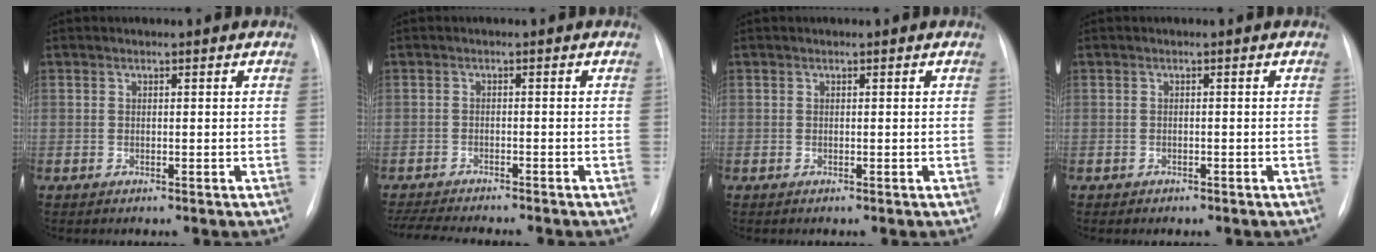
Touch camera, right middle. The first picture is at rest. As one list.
[{"total": 10.0, "force": [-9.0, 1.2, 4.2], "torque": [-0.062, -0.012, -0.132]}, {"total": 0.0}, {"total": 9.5, "force": [-7.4, 5.9, 0.4], "torque": [0.017, 0.044, -0.092]}]